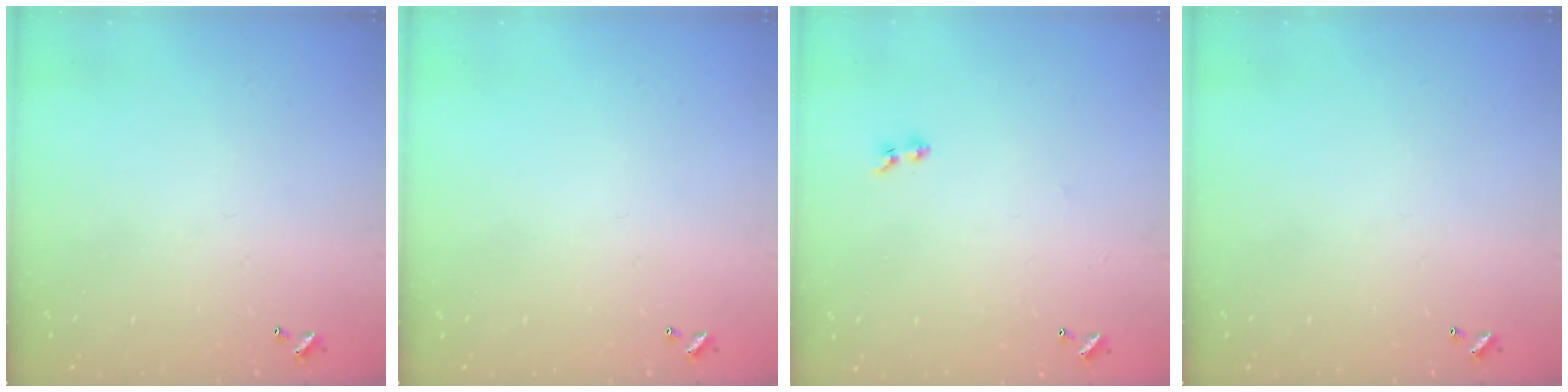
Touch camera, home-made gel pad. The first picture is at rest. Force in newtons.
{"total": 0.0}
{"total": 1.9, "press": 1.7, "slide": 0.9}
{"total": 0.0}